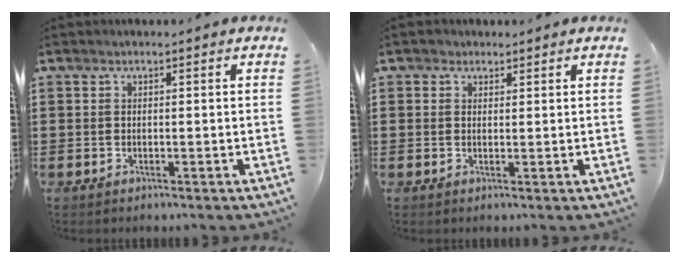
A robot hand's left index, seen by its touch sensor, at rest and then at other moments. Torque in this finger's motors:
{"motor_torque": [-0.07, -0.07, 0.03, 0.02]}